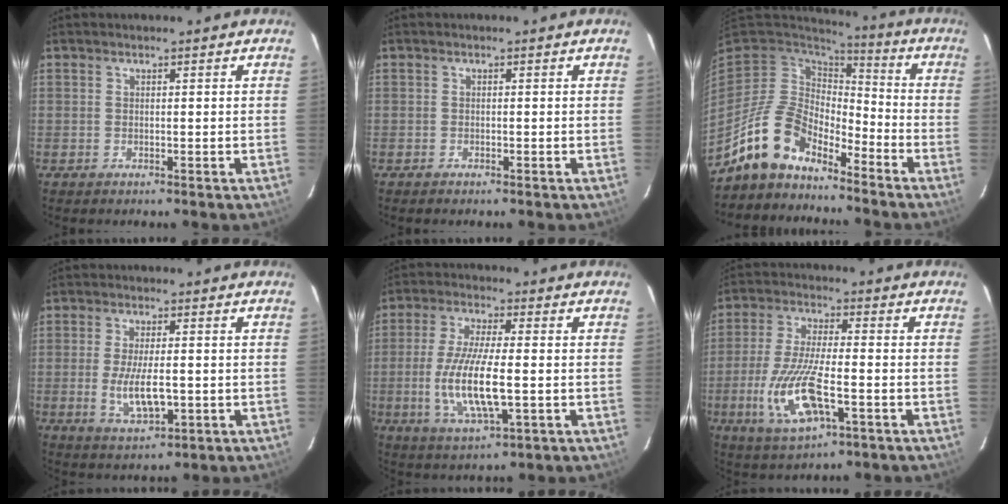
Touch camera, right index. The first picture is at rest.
{"total": 0.6, "force": [-0.6, 0.2, 0.1], "torque": [-0.006, -0.001, -0.011]}
{"total": 12.3, "force": [-10.2, 5.4, 4.3], "torque": [-0.092, 0.018, -0.193]}
{"total": 7.5, "force": [-1.3, 2.6, 7.0], "torque": [-0.139, -0.013, -0.019]}
{"total": 12.4, "force": [-2.1, 3.0, 11.9], "torque": [-0.241, -0.013, -0.040]}
{"total": 13.4, "force": [-4.4, 4.2, 11.9], "torque": [-0.255, -0.016, -0.080]}